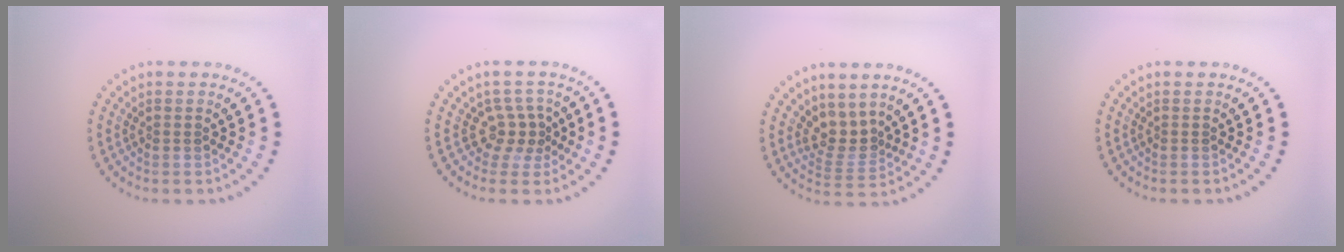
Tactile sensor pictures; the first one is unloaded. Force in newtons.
{"total": 2.5, "press": 1.6, "slide": 2.0}
{"total": 2.7, "press": 1.9, "slide": 2.0}
{"total": 0.0}